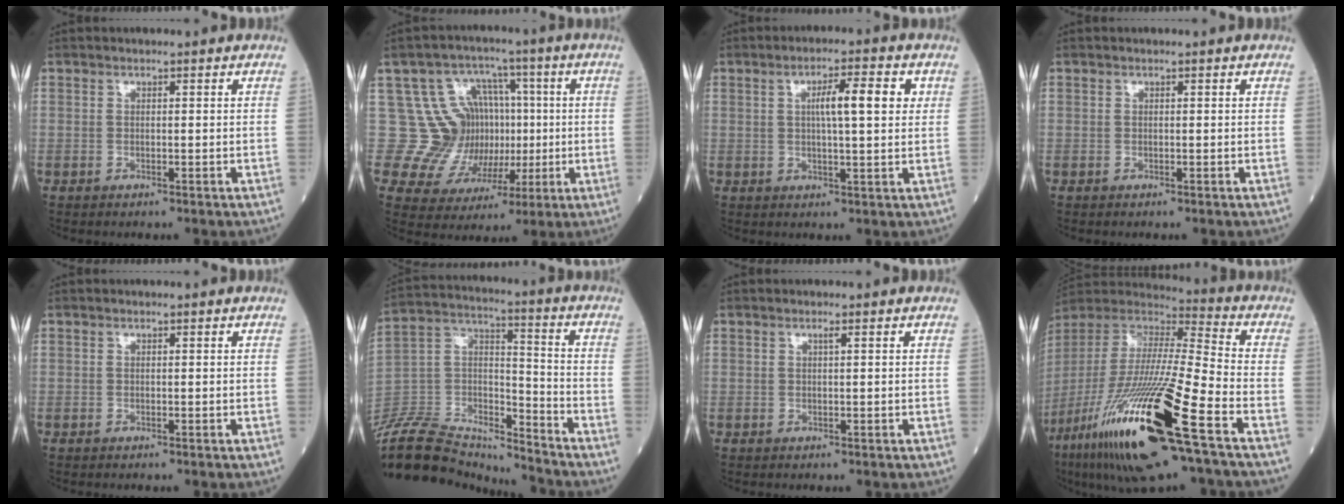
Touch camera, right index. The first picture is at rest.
{"total": 12.2, "force": [1.5, 11.4, 4.0], "torque": [-0.061, 0.051, 0.047]}
{"total": 6.6, "force": [1.7, 0.9, 6.3], "torque": [-0.102, 0.012, 0.026]}
{"total": 0.0}
{"total": 0.0}
{"total": 23.5, "force": [-22.2, 4.8, 5.8], "torque": [-0.150, 0.016, -0.375]}
{"total": 0.5, "force": [0.2, -0.1, 0.5], "torque": [-0.010, 0.000, 0.005]}
{"total": 28.3, "force": [-14.0, 2.3, 24.4], "torque": [-0.499, -0.071, -0.262]}